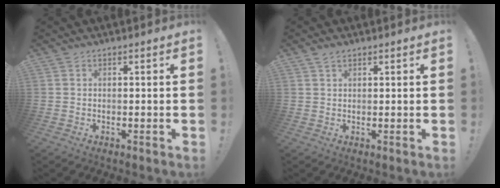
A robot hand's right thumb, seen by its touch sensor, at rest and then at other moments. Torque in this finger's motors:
{"motor_torque": [0.00, -0.01, 0.22, 0.13, 0.00]}